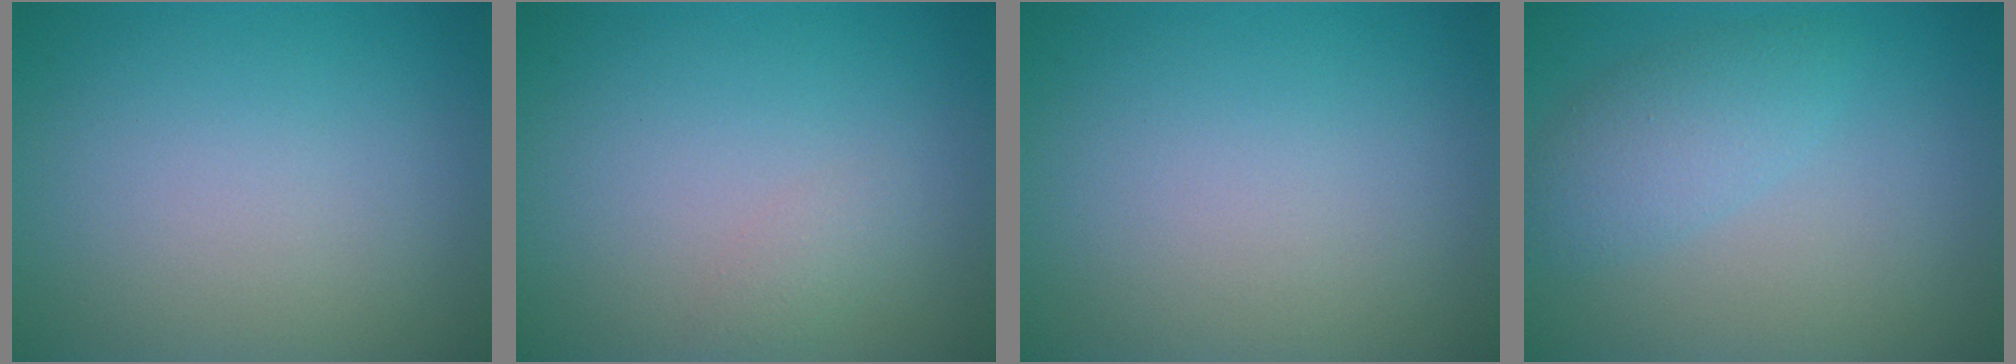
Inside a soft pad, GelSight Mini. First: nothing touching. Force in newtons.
{"total": 1.0, "press": 1.0, "slide": 0.1}
{"total": 0.0}
{"total": 3.0, "press": 3.0, "slide": 0.2}